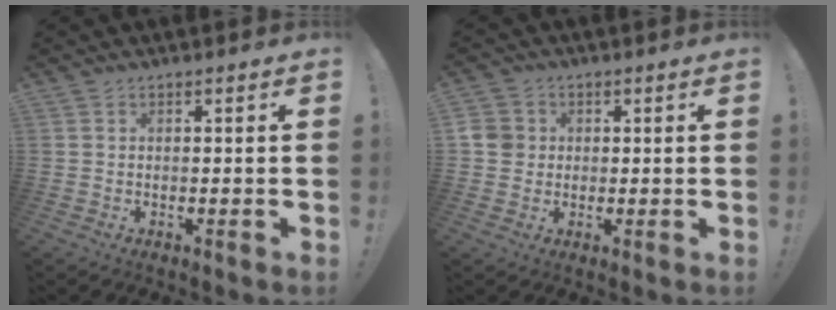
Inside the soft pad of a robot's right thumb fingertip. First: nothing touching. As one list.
[{"total": 5.4, "force": [0.5, 5.1, 1.8], "torque": [-0.038, 0.007, 0.009]}]